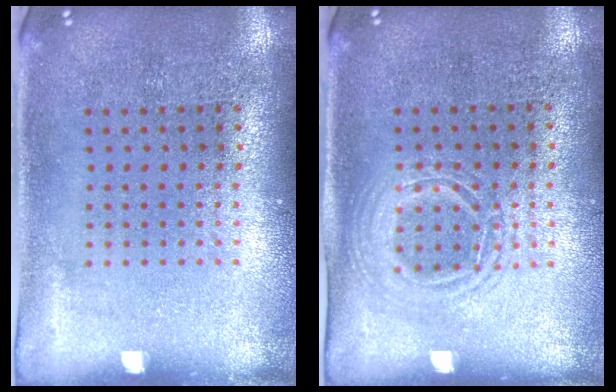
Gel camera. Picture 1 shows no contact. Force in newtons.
{"total": 1.3, "press": 1.3, "slide": 0.4}